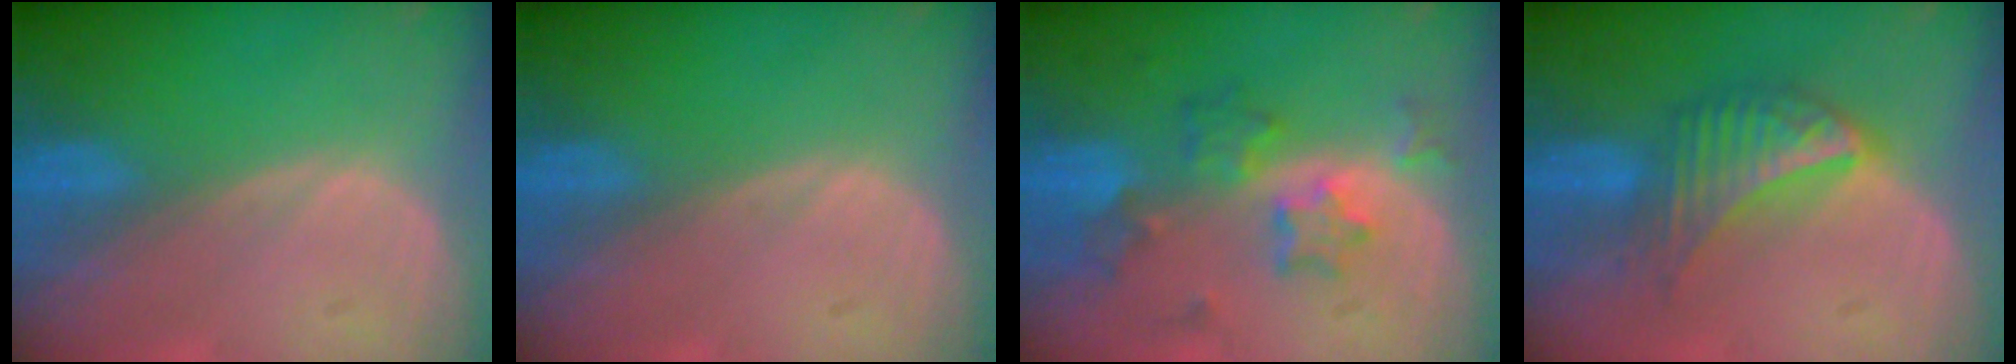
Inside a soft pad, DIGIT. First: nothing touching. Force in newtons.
{"total": 0.0}
{"total": 7.3, "press": 6.5, "slide": 3.3}
{"total": 7.4, "press": 6.6, "slide": 3.5}